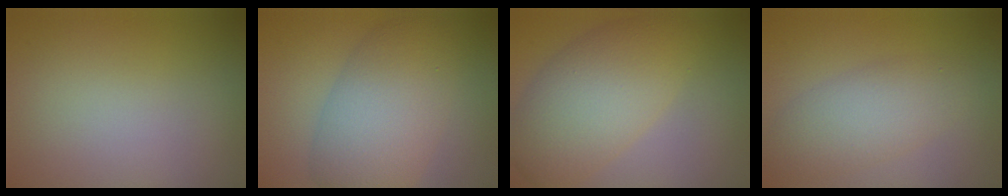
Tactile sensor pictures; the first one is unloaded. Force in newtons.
{"total": 7.5, "press": 7.5, "slide": 0.4}
{"total": 7.2, "press": 7.2, "slide": 0.2}
{"total": 4.4, "press": 4.4, "slide": 0.3}